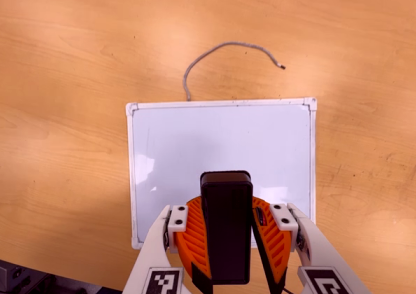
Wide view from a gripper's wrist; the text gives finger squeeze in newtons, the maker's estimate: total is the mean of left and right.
{"total": 10.7, "left": 10.1, "right": 11.3}